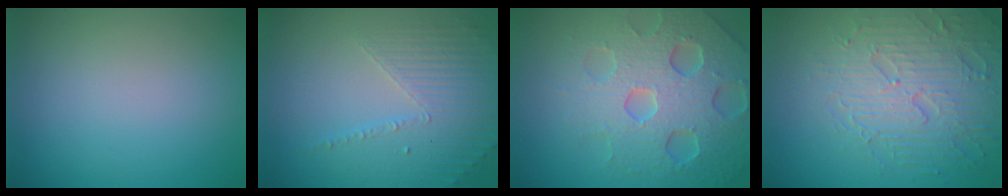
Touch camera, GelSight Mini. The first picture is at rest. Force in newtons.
{"total": 5.2, "press": 3.2, "slide": 4.1}
{"total": 7.3, "press": 7.2, "slide": 1.5}
{"total": 6.2, "press": 5.2, "slide": 3.4}